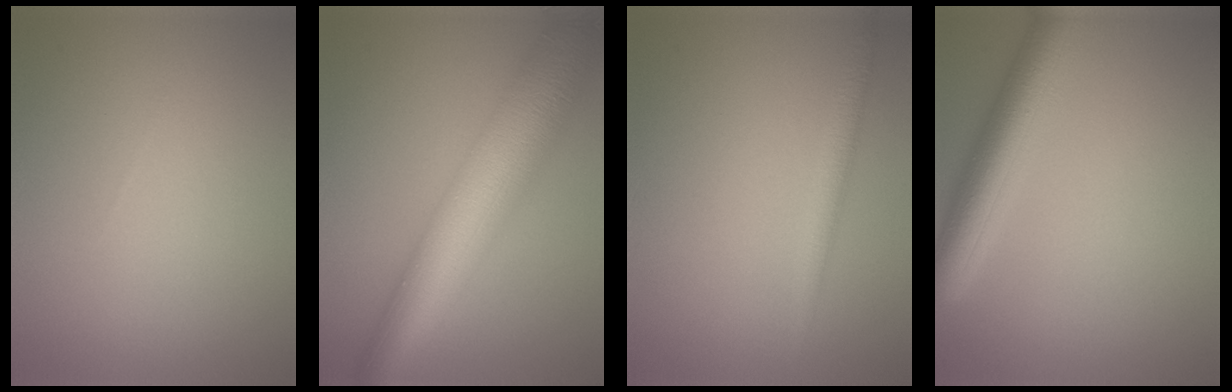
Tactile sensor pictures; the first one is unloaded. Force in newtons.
{"total": 11.9, "press": 11.9, "slide": 0.1}
{"total": 2.0, "press": 2.0, "slide": 0.0}
{"total": 6.1, "press": 6.1, "slide": 0.3}